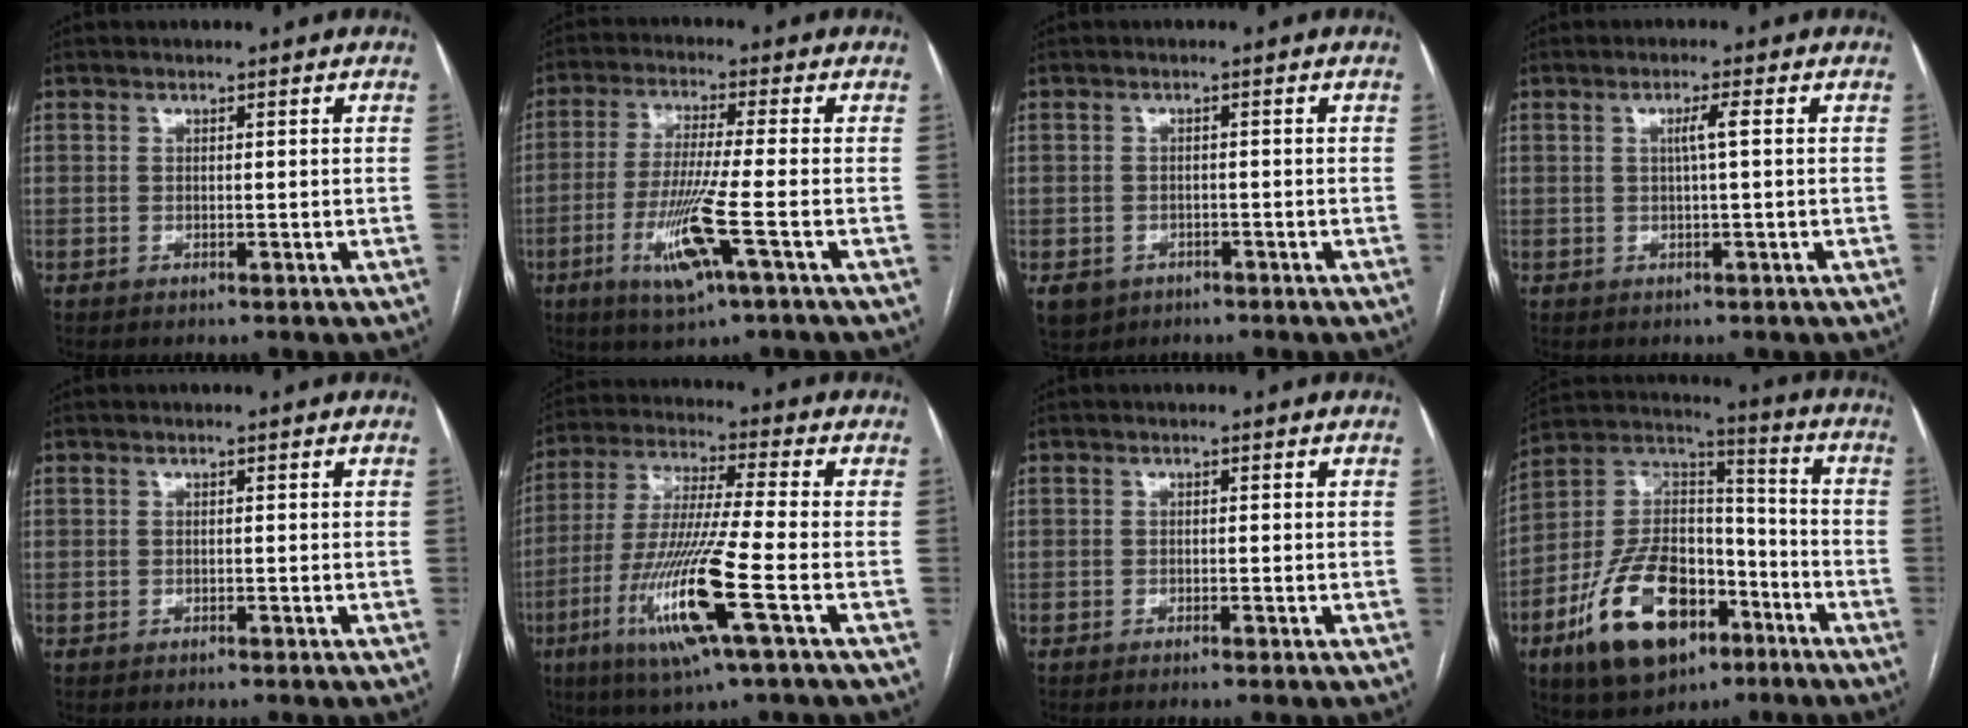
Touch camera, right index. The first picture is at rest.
{"total": 10.1, "force": [-3.8, -0.3, 9.3], "torque": [-0.187, -0.019, -0.072]}
{"total": 6.3, "force": [-3.5, 4.9, 1.8], "torque": [-0.041, 0.000, -0.046]}
{"total": 2.2, "force": [0.3, -0.3, 2.1], "torque": [-0.038, 0.002, 0.007]}
{"total": 0.0}
{"total": 15.3, "force": [-5.8, -0.5, 14.1], "torque": [-0.294, -0.025, -0.112]}
{"total": 0.9, "force": [-0.6, -0.1, 0.6], "torque": [-0.015, 0.001, -0.010]}
{"total": 20.1, "force": [-9.9, 10.5, 14.0], "torque": [-0.276, 0.016, -0.161]}